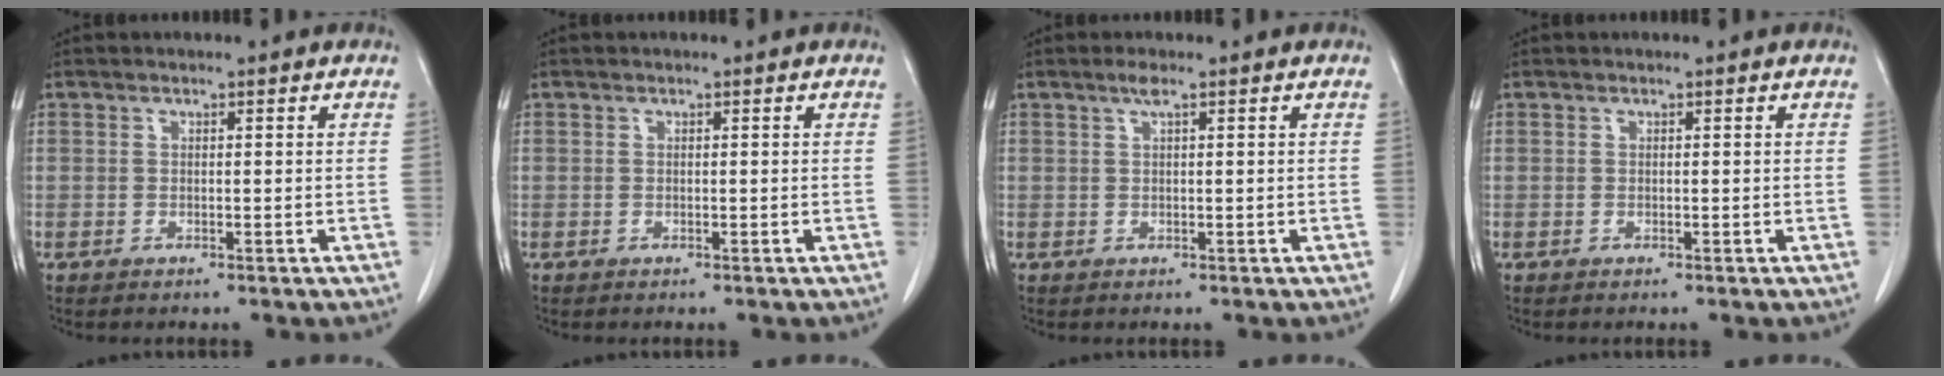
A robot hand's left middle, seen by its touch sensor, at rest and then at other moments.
{"total": 0.0}
{"total": 1.3, "force": [0.8, -0.1, 1.0], "torque": [-0.024, 0.005, 0.016]}
{"total": 0.0}